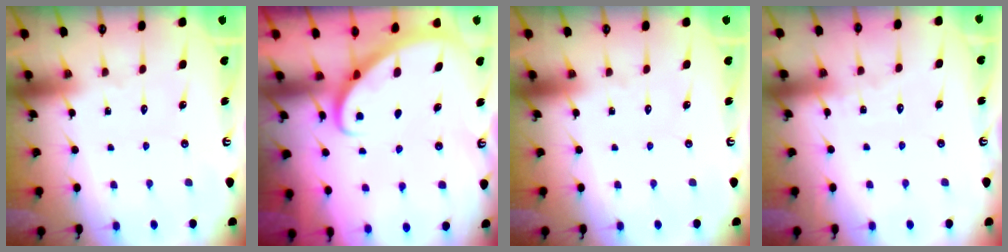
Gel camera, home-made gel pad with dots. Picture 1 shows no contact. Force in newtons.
{"total": 2.8, "press": 2.8, "slide": 0.2}
{"total": 0.0}
{"total": 4.1, "press": 4.1, "slide": 0.4}